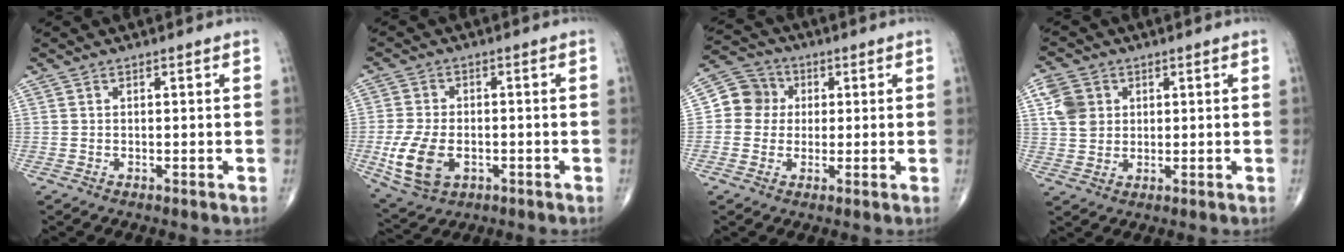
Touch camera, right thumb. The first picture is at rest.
{"total": 10.3, "force": [-2.7, 6.5, 7.5], "torque": [-0.153, 0.000, -0.040]}
{"total": 7.0, "force": [0.7, 6.7, 2.1], "torque": [-0.008, 0.014, -0.001]}
{"total": 6.7, "force": [1.9, 5.6, 3.2], "torque": [-0.046, -0.003, 0.038]}